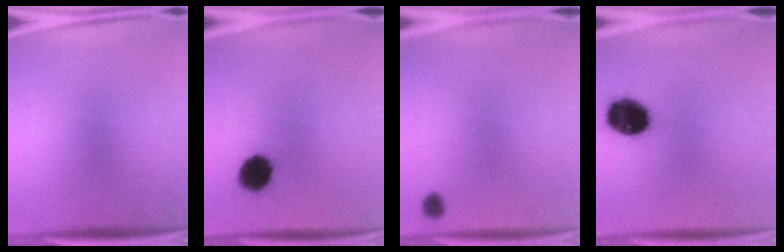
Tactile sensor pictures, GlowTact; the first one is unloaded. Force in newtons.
{"total": 8.6}
{"total": 2.9}
{"total": 15.7}